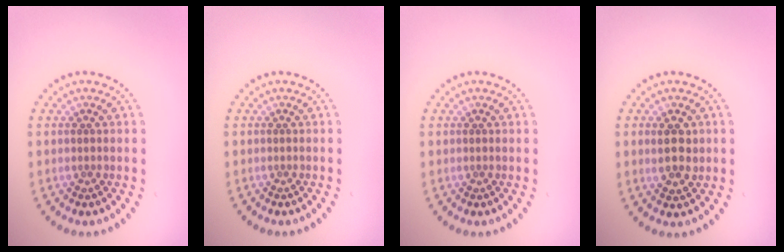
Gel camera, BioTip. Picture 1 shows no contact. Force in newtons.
{"total": 0.0}
{"total": 0.0}
{"total": 2.7, "press": 2.7, "slide": 0.6}